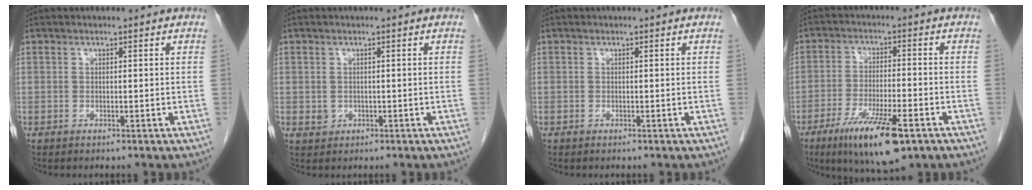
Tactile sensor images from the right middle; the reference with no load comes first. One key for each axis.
{"total": 1.3, "fx": -0.1, "fy": 1.2, "fz": 0.4, "tx": -0.009, "ty": 0.002, "tz": 0.005}
{"total": 0.0}
{"total": 12.0, "fx": -6.9, "fy": 2.2, "fz": 9.5, "tx": -0.171, "ty": -0.025, "tz": -0.109}